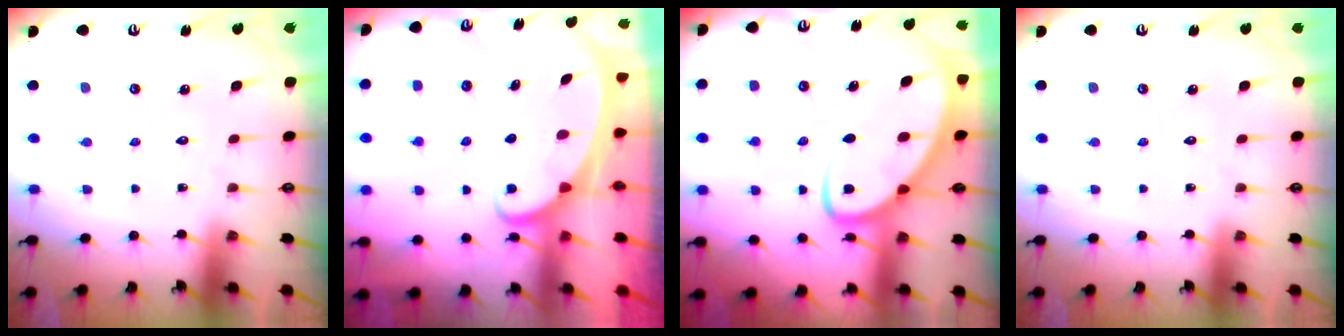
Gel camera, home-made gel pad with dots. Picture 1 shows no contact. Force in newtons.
{"total": 2.0, "press": 2.0, "slide": 0.2}
{"total": 8.4, "press": 8.4, "slide": 0.9}
{"total": 0.0}